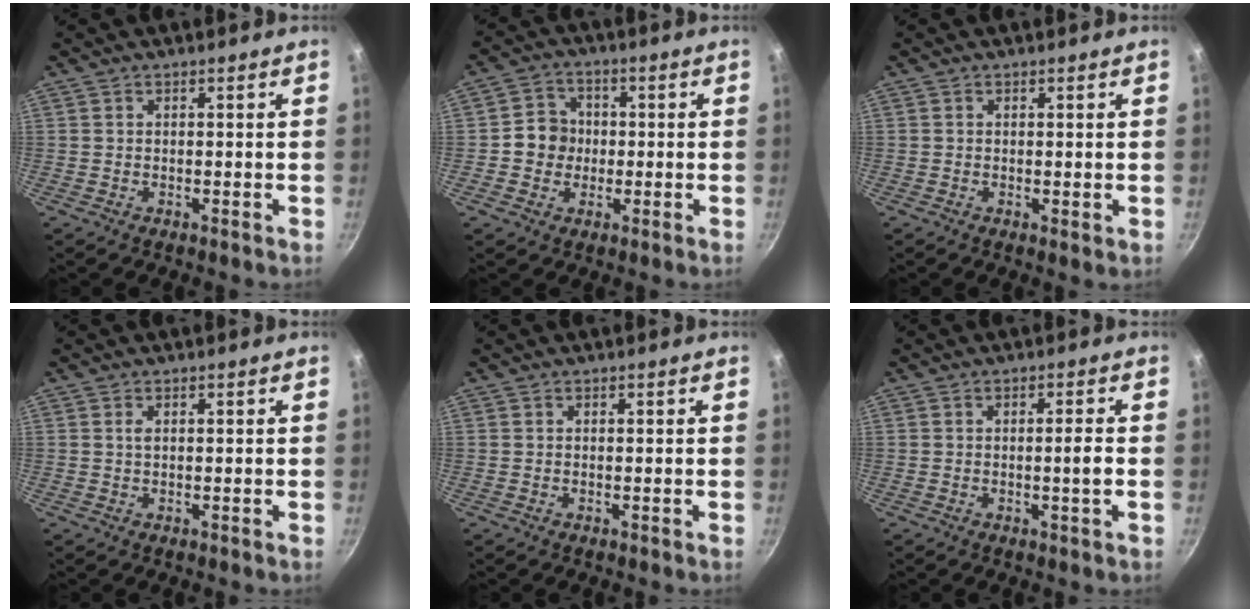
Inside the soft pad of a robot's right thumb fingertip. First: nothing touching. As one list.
[{"total": 6.3, "force": [-0.4, 5.9, 2.3], "torque": [-0.004, 0.013, -0.019]}, {"total": 0.6, "force": [0.1, 0.2, 0.5], "torque": [-0.009, -0.004, 0.001]}, {"total": 0.9, "force": [0.2, 0.5, 0.7], "torque": [-0.013, 0.001, 0.004]}, {"total": 0.0}, {"total": 3.0, "force": [-0.6, -0.1, 2.9], "torque": [-0.047, 0.007, -0.007]}]